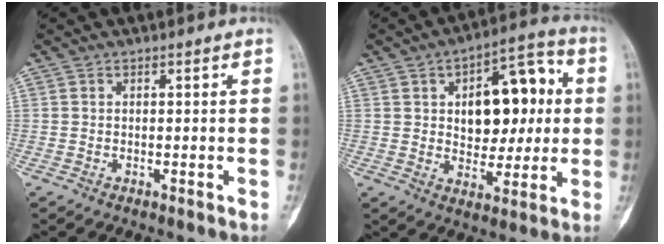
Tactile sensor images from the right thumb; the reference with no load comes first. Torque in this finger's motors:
{"motor_torque": [1.33, 1.58, 0.64, -0.49, 0.25]}